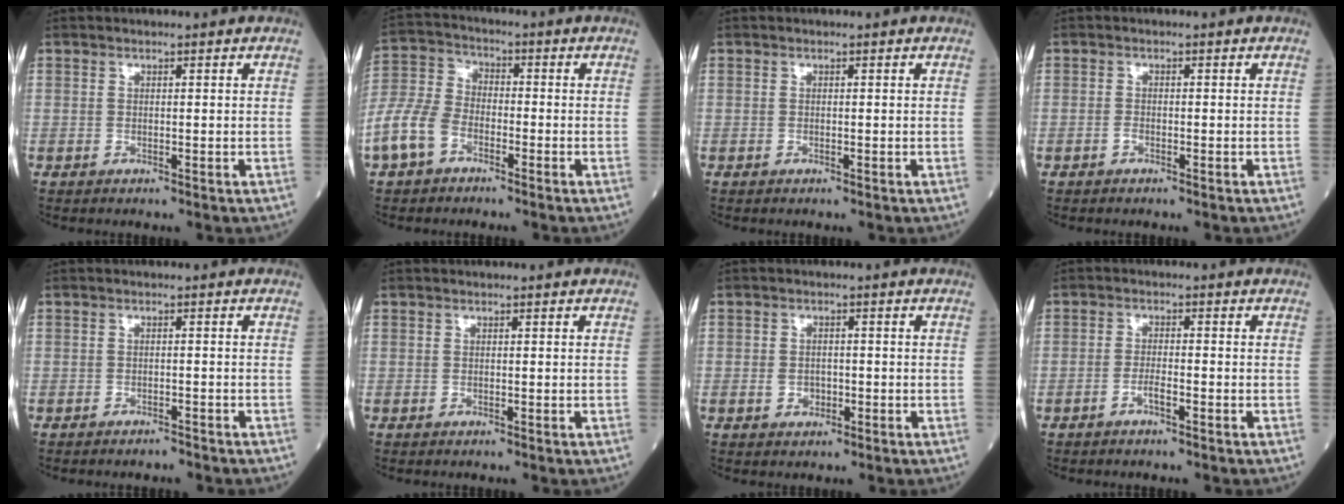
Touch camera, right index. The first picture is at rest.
{"total": 8.5, "force": [-4.4, 5.1, 5.1], "torque": [-0.140, 0.008, -0.094]}
{"total": 0.0}
{"total": 0.8, "force": [-0.5, 0.3, 0.5], "torque": [-0.010, 0.002, -0.011]}
{"total": 1.7, "force": [-1.6, 0.2, 0.4], "torque": [-0.008, -0.002, -0.021]}
{"total": 0.0}
{"total": 2.3, "force": [-0.8, 1.8, 1.3], "torque": [-0.019, 0.004, -0.007]}
{"total": 2.1, "force": [-1.3, 0.3, 1.7], "torque": [-0.031, 0.002, -0.026]}